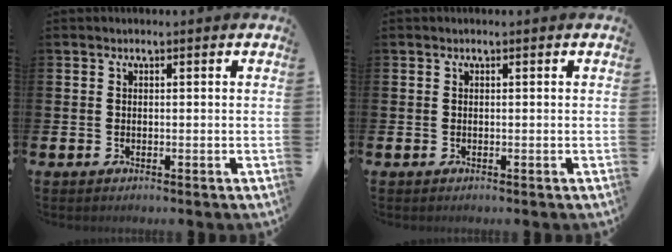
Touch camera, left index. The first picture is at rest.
{"total": 0.0}